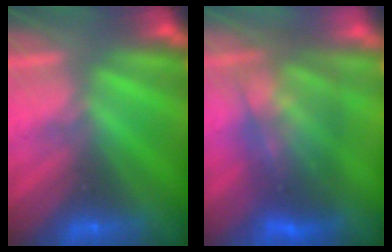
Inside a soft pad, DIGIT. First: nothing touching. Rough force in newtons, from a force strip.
{"total": 5.5}